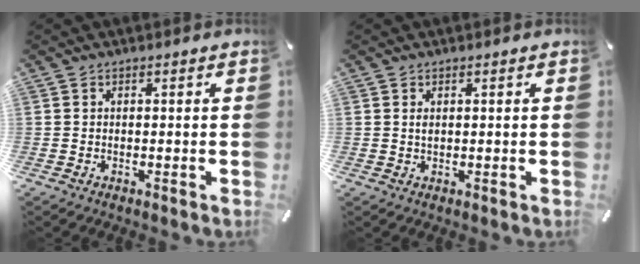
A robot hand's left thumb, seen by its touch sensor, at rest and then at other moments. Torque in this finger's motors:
{"motor_torque": [0.19, 0.42, 0.09, -0.43, 0.00]}